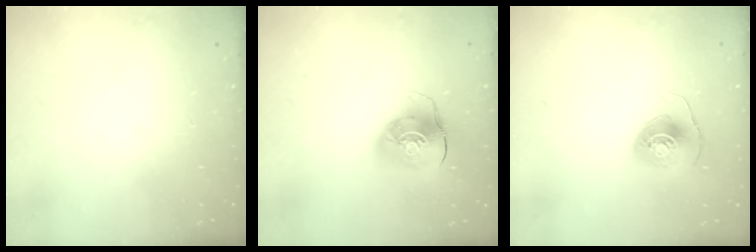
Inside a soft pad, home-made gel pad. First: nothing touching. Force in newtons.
{"total": 9.4, "press": 9.3, "slide": 1.3}
{"total": 7.8, "press": 7.8, "slide": 0.3}